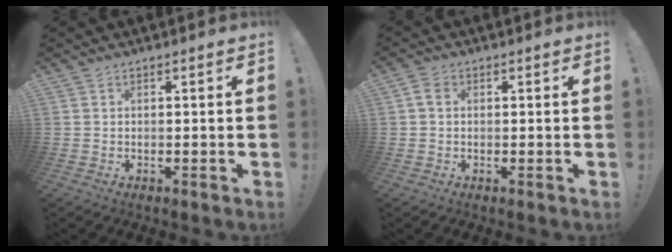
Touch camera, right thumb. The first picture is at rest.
{"total": 3.1, "force": [0.7, 2.3, 2.0], "torque": [-0.032, 0.004, 0.014]}